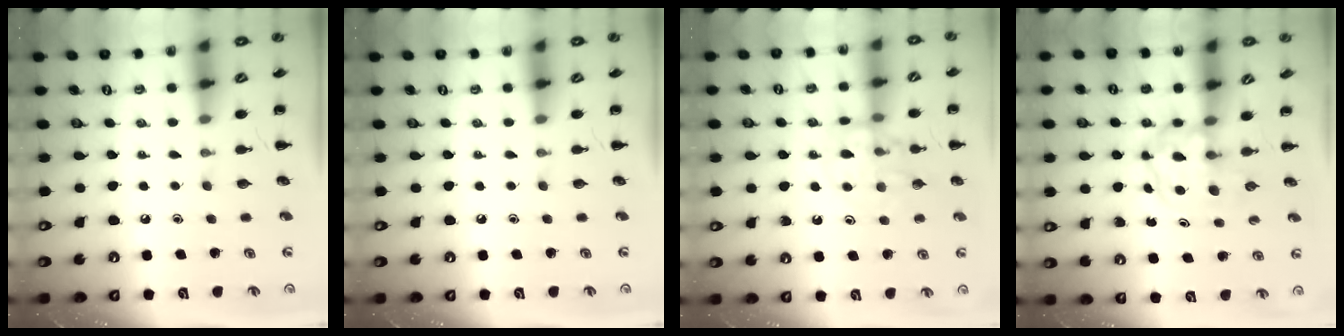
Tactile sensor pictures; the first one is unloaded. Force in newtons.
{"total": 0.0}
{"total": 12.0, "press": 11.9, "slide": 1.4}
{"total": 3.9, "press": 3.9, "slide": 0.5}